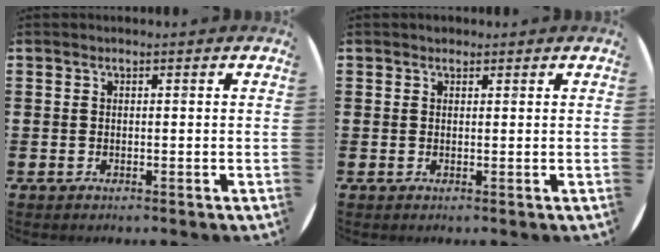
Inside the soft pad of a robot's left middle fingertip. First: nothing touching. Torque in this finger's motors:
{"motor_torque": [-0.32, -0.06, -0.01, 0.02]}